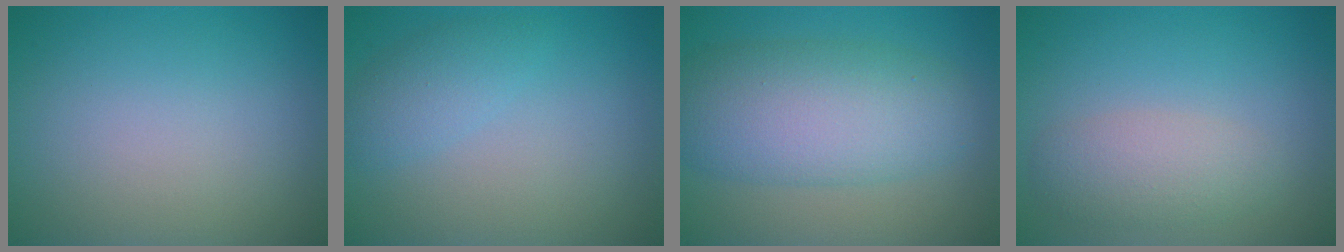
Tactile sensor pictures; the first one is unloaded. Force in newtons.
{"total": 2.2, "press": 2.2, "slide": 0.2}
{"total": 7.7, "press": 7.7, "slide": 0.3}
{"total": 3.0, "press": 3.0, "slide": 0.2}